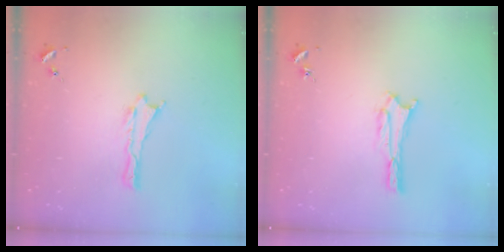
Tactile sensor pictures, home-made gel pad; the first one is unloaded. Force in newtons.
{"total": 1.7, "press": 1.7, "slide": 0.3}